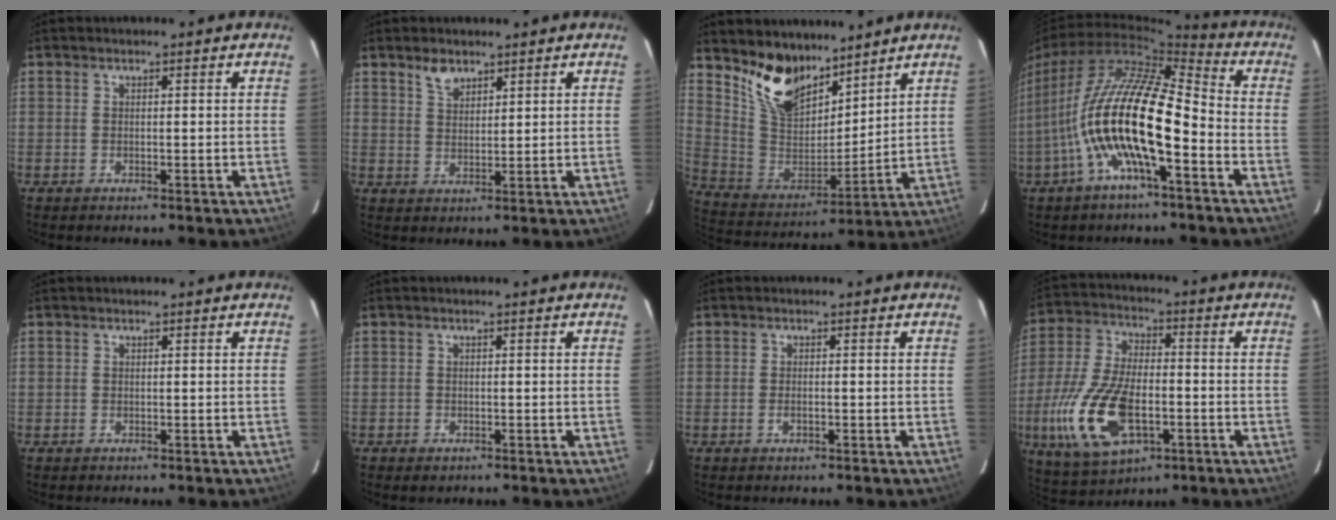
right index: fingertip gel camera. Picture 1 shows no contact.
{"total": 3.4, "force": [2.6, 1.8, 1.4], "torque": [-0.021, 0.006, 0.048]}
{"total": 14.2, "force": [10.7, 6.8, 6.4], "torque": [-0.138, 0.001, 0.214]}
{"total": 17.8, "force": [-5.8, 5.3, 16.0], "torque": [-0.303, -0.007, -0.119]}
{"total": 0.0}
{"total": 1.3, "force": [-0.8, 1.0, 0.4], "torque": [-0.007, 0.000, -0.010]}
{"total": 1.5, "force": [-0.7, 0.7, 1.1], "torque": [-0.022, -0.003, -0.011]}
{"total": 18.5, "force": [-5.5, 9.4, 14.9], "torque": [-0.335, -0.015, -0.093]}